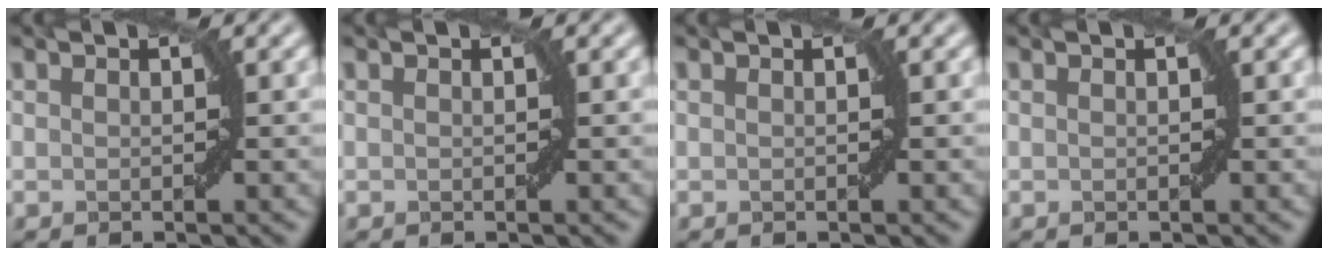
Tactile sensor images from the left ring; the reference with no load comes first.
{"total": 0.0}
{"total": 0.0}
{"total": 0.0}